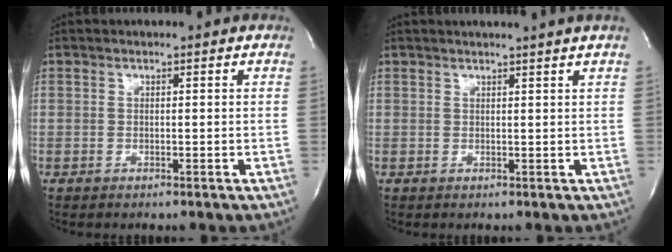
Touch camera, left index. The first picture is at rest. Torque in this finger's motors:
{"motor_torque": [0.51, -0.59, 0.36, 0.06]}